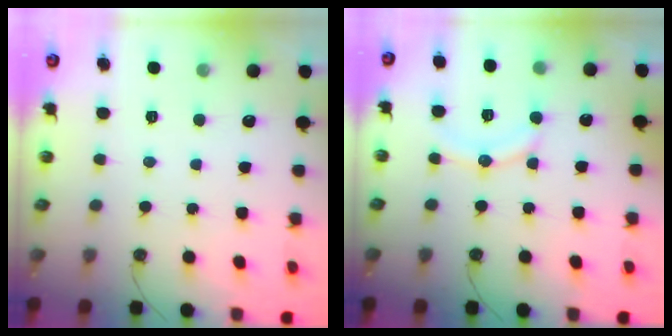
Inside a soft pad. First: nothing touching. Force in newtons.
{"total": 10.0, "press": 9.7, "slide": 2.8}